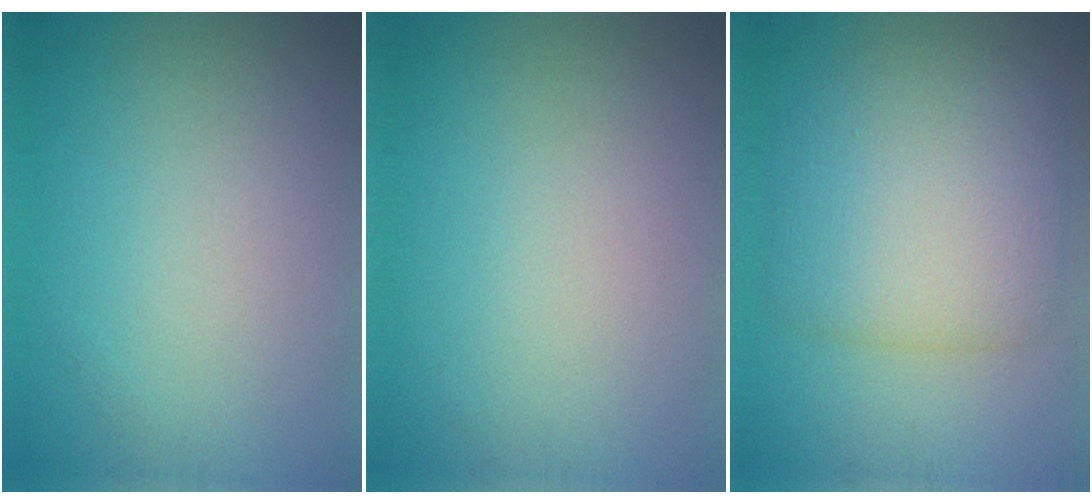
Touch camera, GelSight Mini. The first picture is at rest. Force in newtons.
{"total": 0.0}
{"total": 7.2, "press": 7.1, "slide": 0.2}